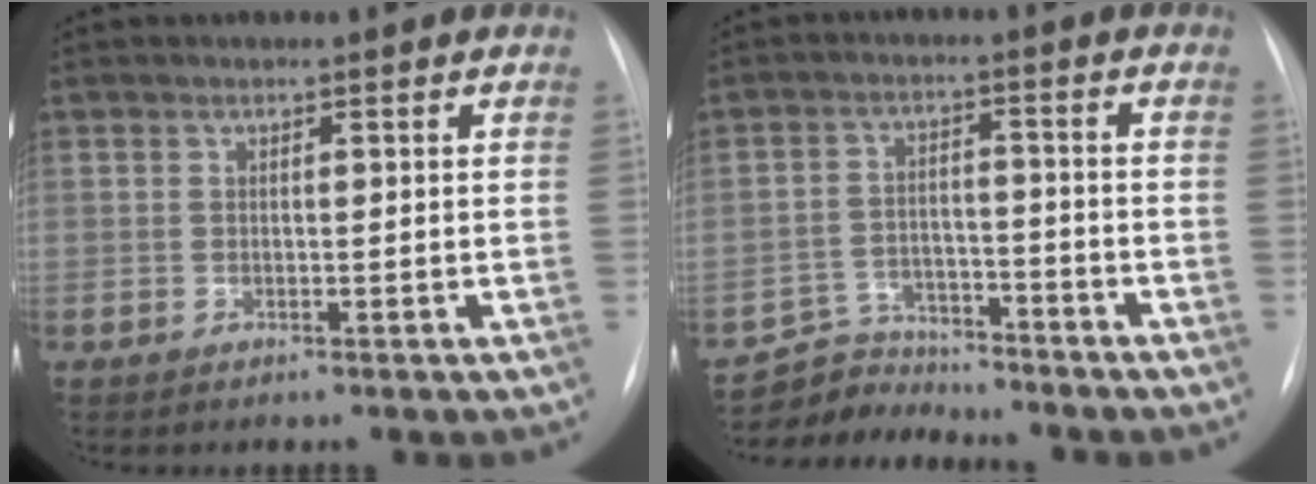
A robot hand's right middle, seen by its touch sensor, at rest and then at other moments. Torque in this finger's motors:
{"motor_torque": [0.21, -0.26, -0.04, -0.01]}